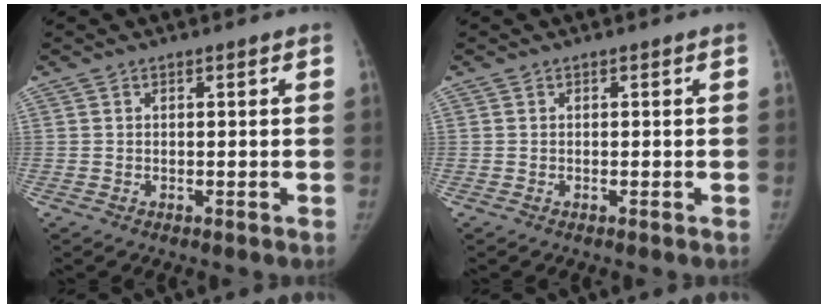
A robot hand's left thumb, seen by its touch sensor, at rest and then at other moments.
{"total": 0.0}